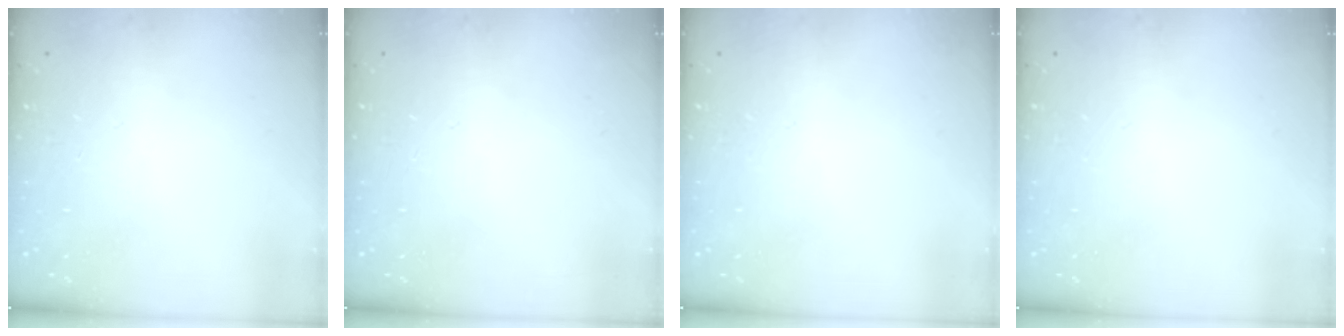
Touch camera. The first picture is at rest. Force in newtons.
{"total": 0.0}
{"total": 0.0}
{"total": 0.0}